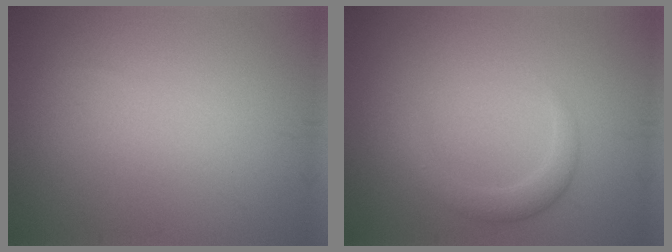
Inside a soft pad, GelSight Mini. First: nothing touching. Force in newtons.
{"total": 2.0, "press": 2.0, "slide": 0.1}